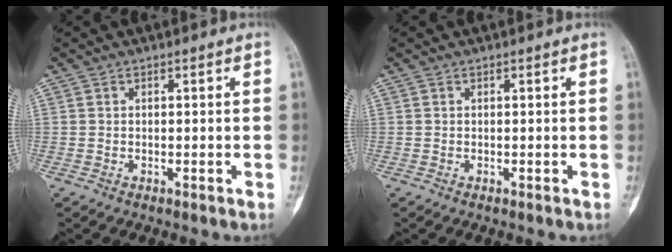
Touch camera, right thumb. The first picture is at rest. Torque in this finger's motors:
{"motor_torque": [0.00, 0.00, 0.02, -0.02, 0.00]}